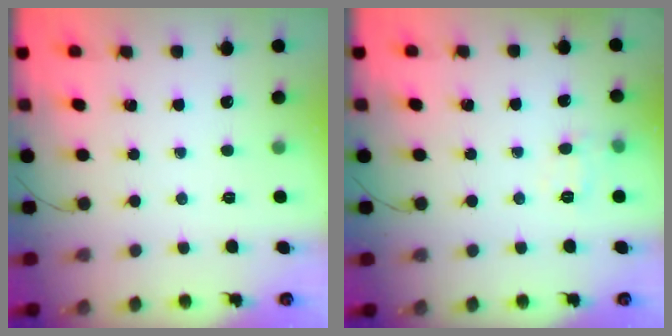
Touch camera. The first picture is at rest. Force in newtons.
{"total": 7.6, "press": 7.5, "slide": 1.3}